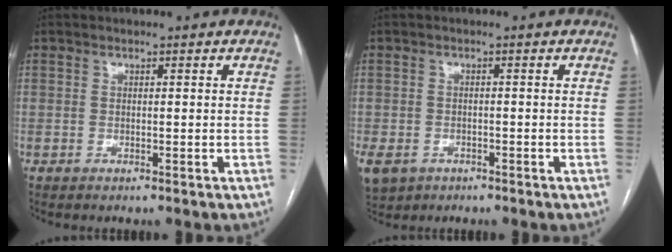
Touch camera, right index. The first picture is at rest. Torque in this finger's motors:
{"motor_torque": [1.12, -1.02, 1.02, 0.21]}